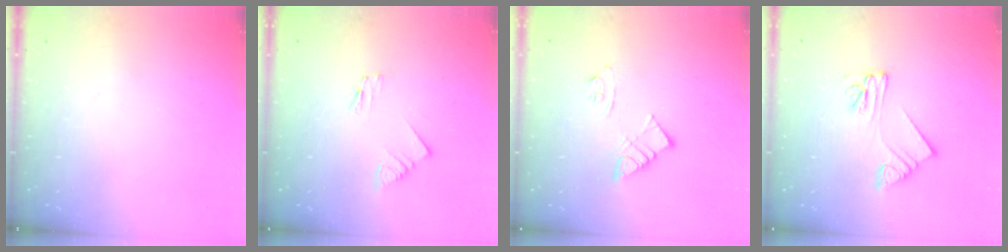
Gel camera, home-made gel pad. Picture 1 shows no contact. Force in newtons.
{"total": 1.6, "press": 1.6, "slide": 0.1}
{"total": 7.1, "press": 7.1, "slide": 0.6}
{"total": 5.4, "press": 5.4, "slide": 0.6}